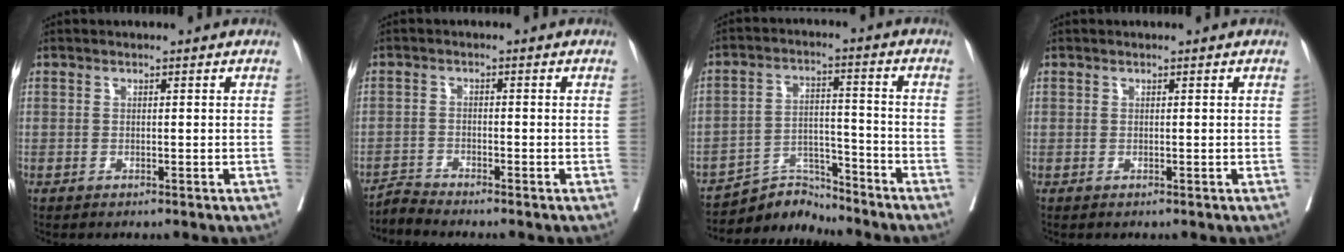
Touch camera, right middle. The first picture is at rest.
{"total": 2.5, "force": [-2.2, -0.8, -0.6], "torque": [0.014, -0.017, -0.045]}
{"total": 6.8, "force": [-6.7, 0.6, -1.1], "torque": [0.018, 0.018, -0.118]}
{"total": 0.0}